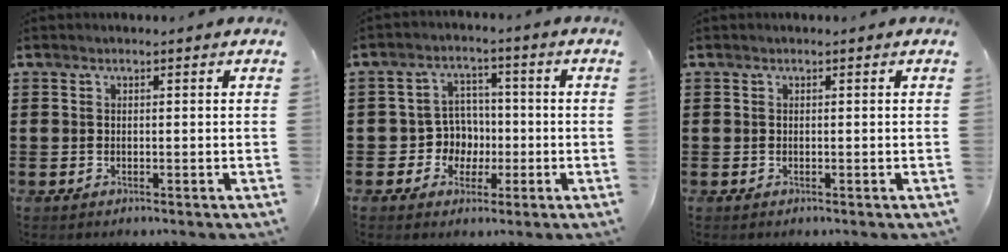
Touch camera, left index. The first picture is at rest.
{"total": 5.4, "force": [-1.0, 5.1, 1.5], "torque": [-0.047, 0.014, -0.018]}
{"total": 0.0}